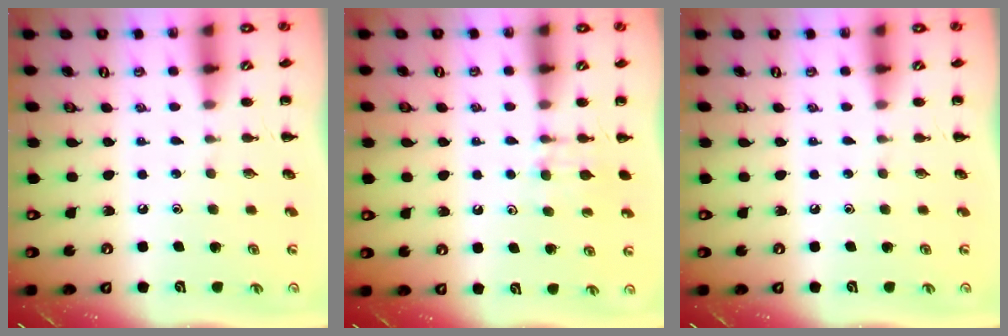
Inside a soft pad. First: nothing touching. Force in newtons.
{"total": 7.8, "press": 7.5, "slide": 2.0}
{"total": 0.0}